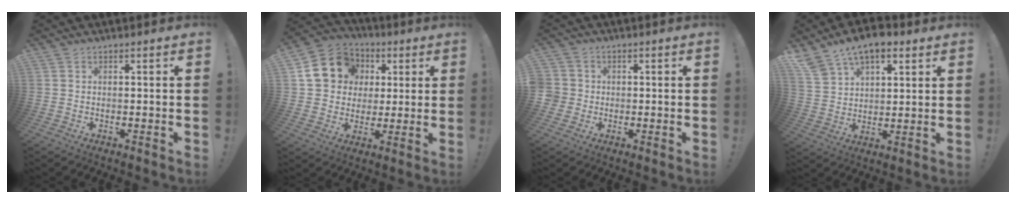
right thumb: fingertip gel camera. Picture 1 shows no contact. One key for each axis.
{"total": 15.5, "fx": 4.1, "fy": 13.4, "fz": 6.6, "tx": -0.091, "ty": -0.002, "tz": 0.095}
{"total": 3.8, "fx": -0.5, "fy": 3.6, "fz": 0.9, "tx": -0.027, "ty": 0.009, "tz": -0.009}
{"total": 12.0, "fx": 7.9, "fy": 6.9, "fz": 5.7, "tx": -0.100, "ty": -0.038, "tz": 0.153}